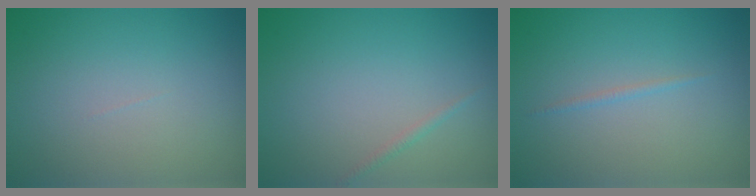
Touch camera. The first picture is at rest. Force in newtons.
{"total": 0.7, "press": 0.7, "slide": 0.0}
{"total": 0.6, "press": 0.6, "slide": 0.0}